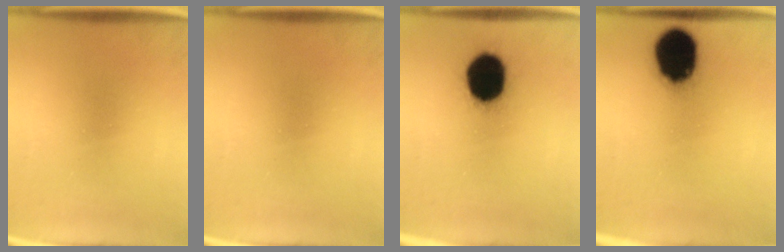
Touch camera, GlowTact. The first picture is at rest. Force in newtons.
{"total": 0.0}
{"total": 16.7}
{"total": 17.0}